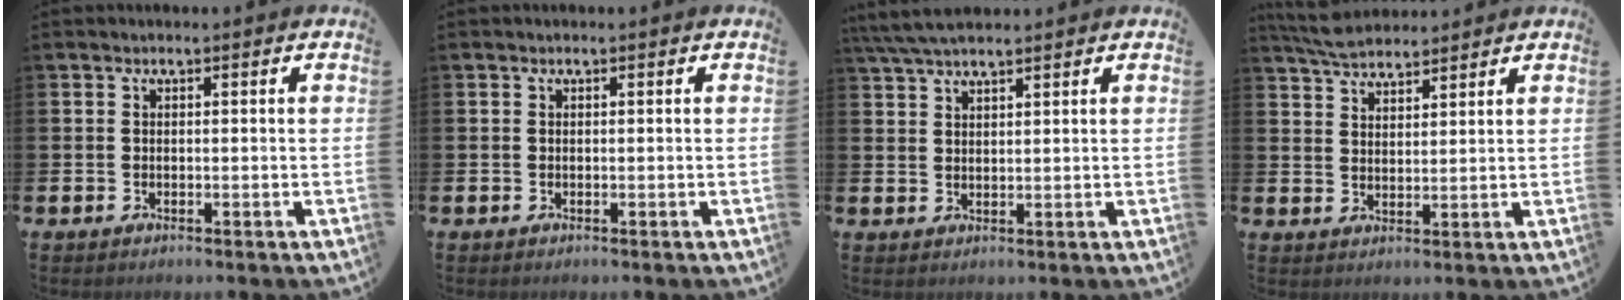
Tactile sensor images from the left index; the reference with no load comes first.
{"total": 0.0}
{"total": 4.8, "force": [4.2, 1.0, 2.1], "torque": [-0.041, -0.012, 0.075]}
{"total": 4.7, "force": [4.6, 0.8, 0.6], "torque": [-0.015, -0.020, 0.084]}